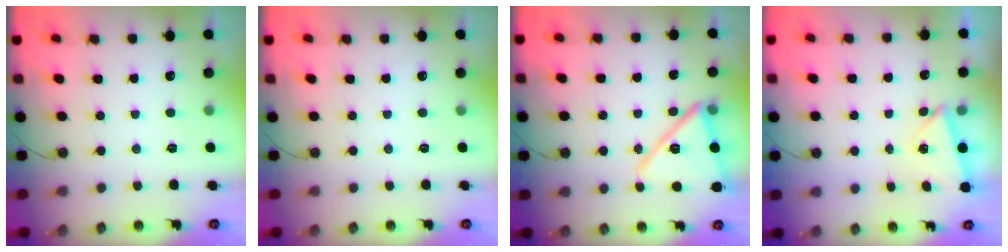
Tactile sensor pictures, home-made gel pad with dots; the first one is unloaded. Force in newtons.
{"total": 0.0}
{"total": 15.1, "press": 15.0, "slide": 1.6}
{"total": 2.5, "press": 1.9, "slide": 1.6}